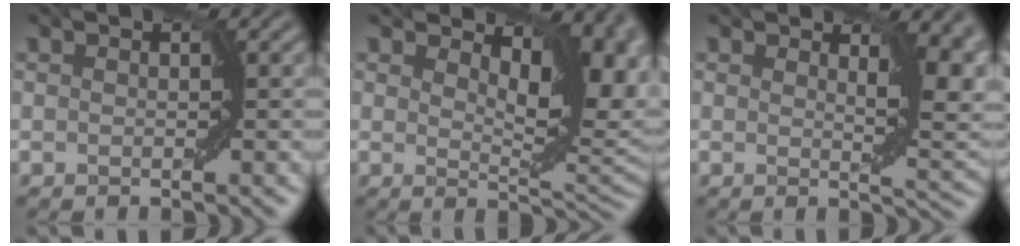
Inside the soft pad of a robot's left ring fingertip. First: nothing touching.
{"total": 9.8, "force": [2.3, 5.0, 8.1], "torque": [-0.114, -0.006, 0.039]}
{"total": 6.5, "force": [1.3, 3.3, 5.5], "torque": [-0.076, -0.008, 0.020]}